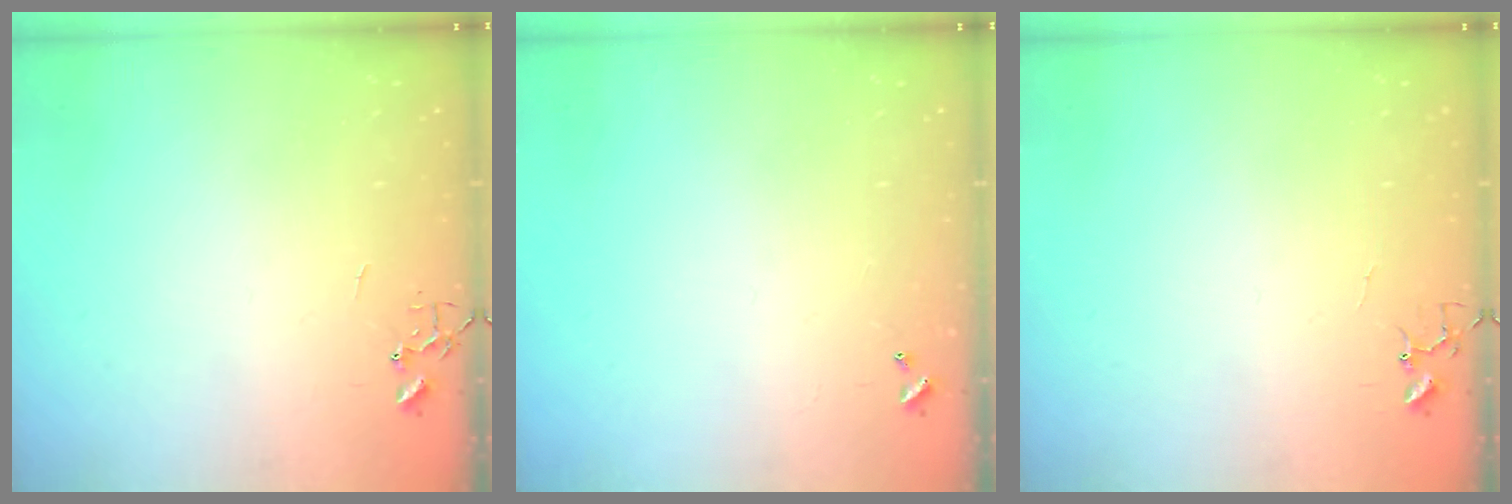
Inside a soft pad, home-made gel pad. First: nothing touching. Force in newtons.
{"total": 0.0}
{"total": 3.8, "press": 3.8, "slide": 0.4}